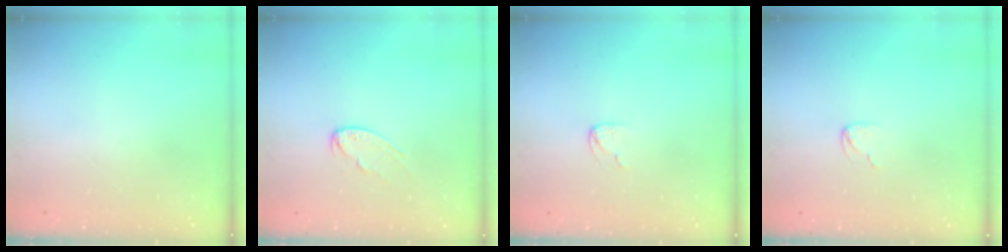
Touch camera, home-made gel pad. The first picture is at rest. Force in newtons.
{"total": 5.4, "press": 5.3, "slide": 0.5}
{"total": 2.7, "press": 2.7, "slide": 0.2}
{"total": 3.0, "press": 2.9, "slide": 0.2}